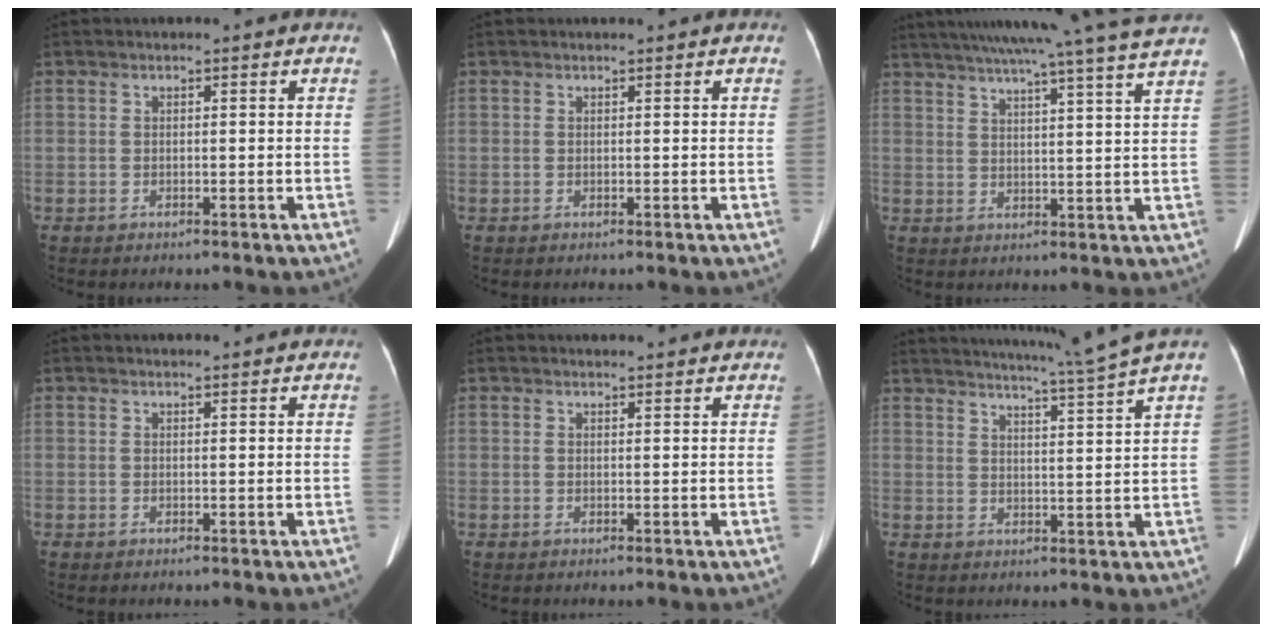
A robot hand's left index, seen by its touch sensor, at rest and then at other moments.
{"total": 1.0, "force": [0.9, 0.1, 0.4], "torque": [-0.003, 0.011, 0.014]}
{"total": 21.8, "force": [18.9, -2.2, 10.5], "torque": [-0.181, -0.017, 0.251]}
{"total": 3.1, "force": [3.0, 0.3, 0.8], "torque": [-0.012, 0.013, 0.036]}
{"total": 4.2, "force": [4.0, 0.6, 1.0], "torque": [-0.014, 0.016, 0.046]}
{"total": 10.9, "force": [9.6, -3.2, 4.3], "torque": [-0.074, -0.037, 0.134]}